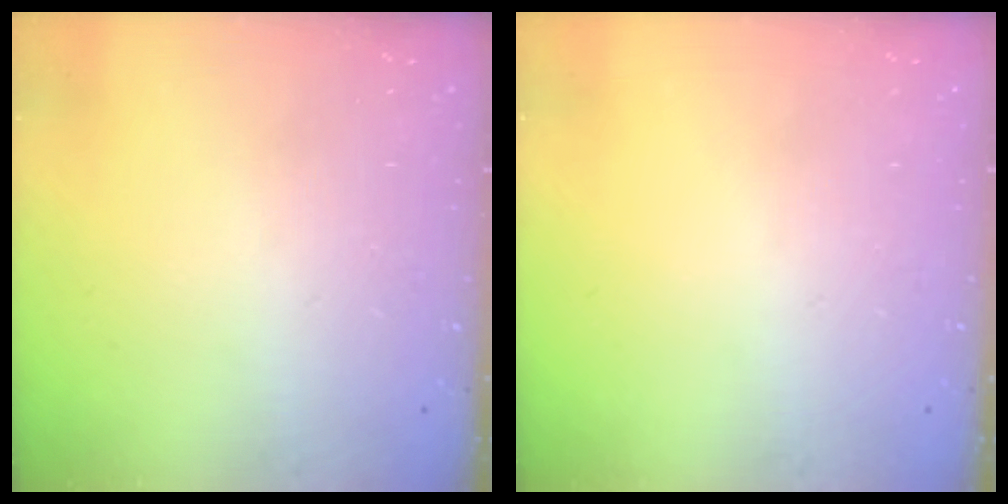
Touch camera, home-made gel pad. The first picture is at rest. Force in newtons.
{"total": 0.0}